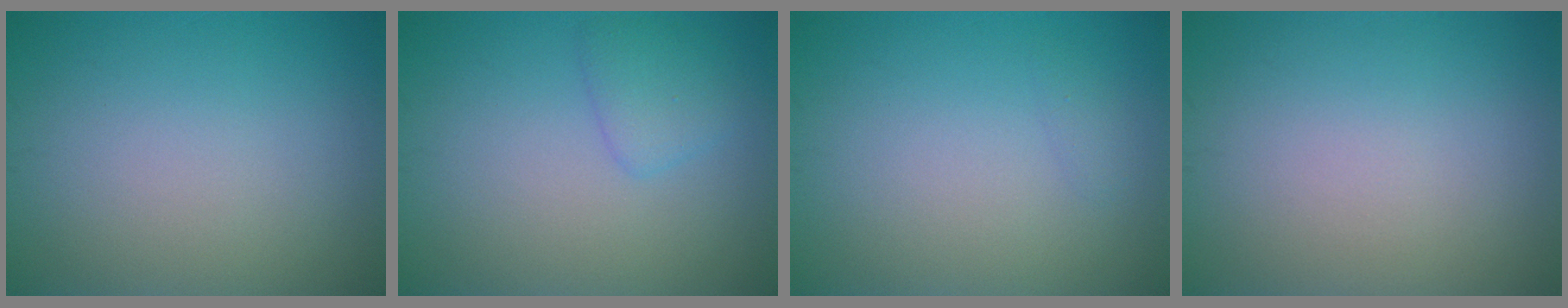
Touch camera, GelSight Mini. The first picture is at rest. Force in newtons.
{"total": 1.9, "press": 1.9, "slide": 0.2}
{"total": 0.5, "press": 0.5, "slide": 0.0}
{"total": 0.0}